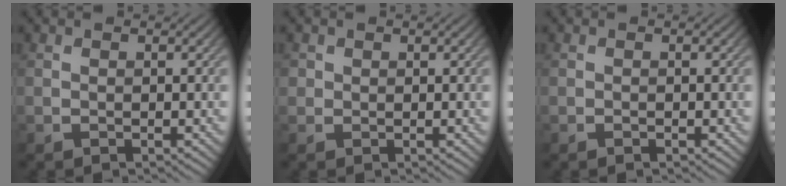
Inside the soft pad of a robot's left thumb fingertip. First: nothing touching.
{"total": 1.0, "force": [0.3, 1.0, 0.2], "torque": [-0.001, -0.002, 0.002]}
{"total": 0.7, "force": [-0.4, 0.1, 0.5], "torque": [-0.009, -0.001, -0.006]}